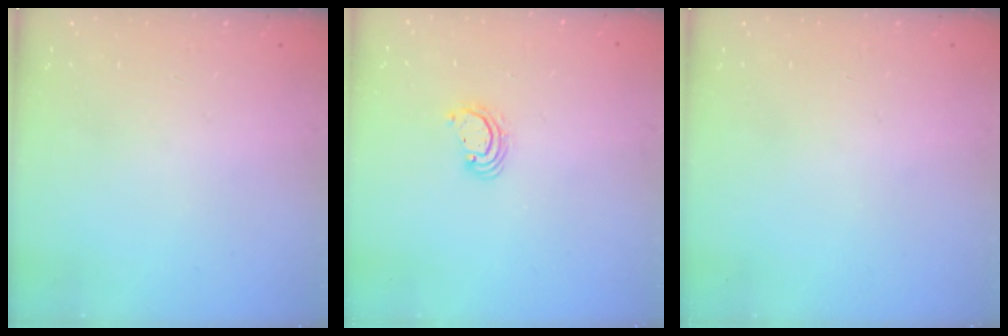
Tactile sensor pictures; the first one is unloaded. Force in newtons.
{"total": 3.3, "press": 3.3, "slide": 0.2}
{"total": 0.0}